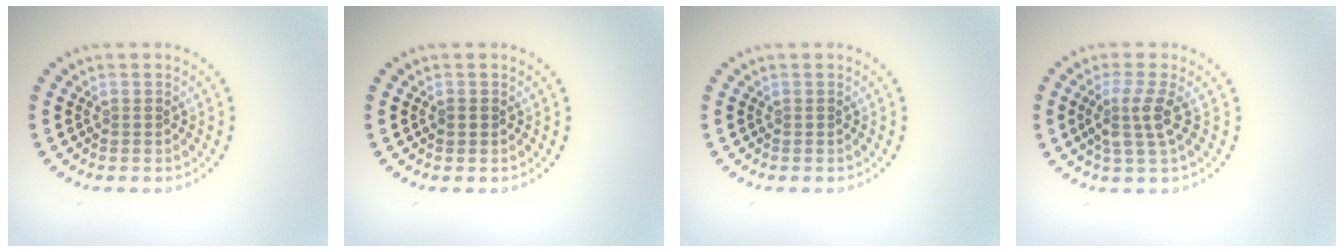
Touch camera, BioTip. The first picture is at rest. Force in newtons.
{"total": 0.9, "press": 0.8, "slide": 0.1}
{"total": 0.0}
{"total": 2.9, "press": 2.3, "slide": 1.7}